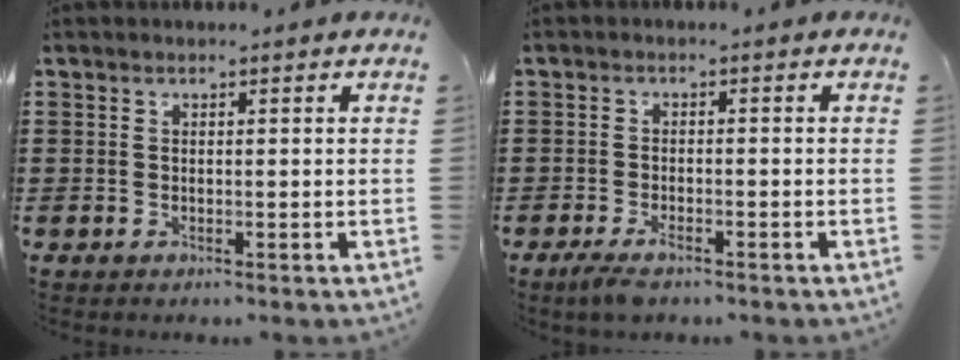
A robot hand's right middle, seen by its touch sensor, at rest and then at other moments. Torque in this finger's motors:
{"motor_torque": [0.88, 0.42, 0.36, 0.09]}